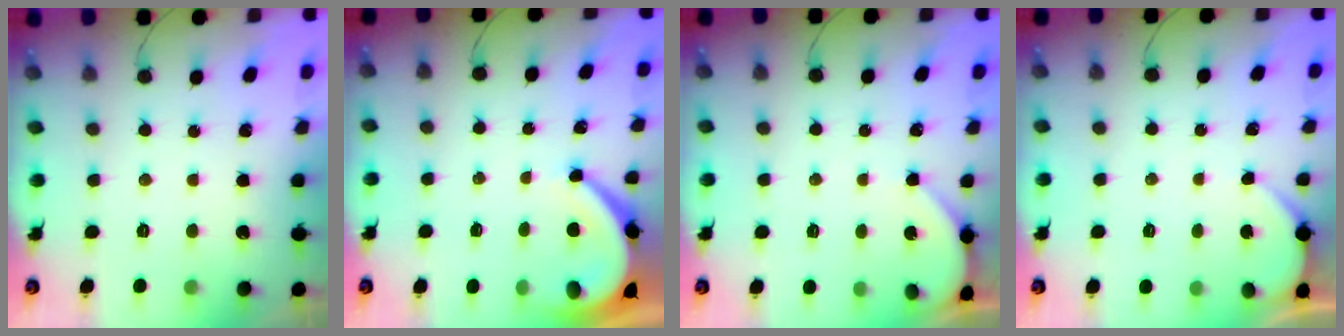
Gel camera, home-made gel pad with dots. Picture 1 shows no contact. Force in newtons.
{"total": 7.0, "press": 7.0, "slide": 0.2}
{"total": 2.1, "press": 2.1, "slide": 0.3}
{"total": 1.8, "press": 1.8, "slide": 0.2}